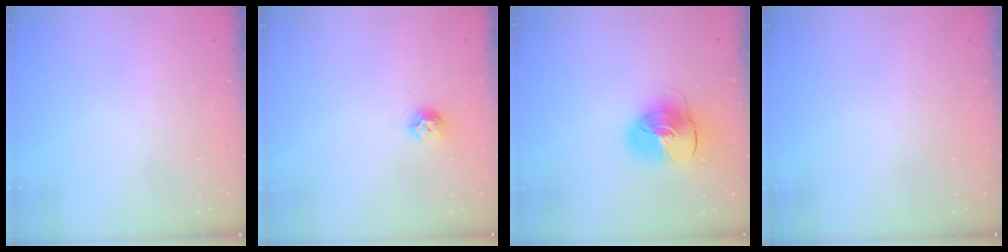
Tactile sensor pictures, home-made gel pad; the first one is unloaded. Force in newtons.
{"total": 7.1, "press": 7.1, "slide": 0.2}
{"total": 11.5, "press": 11.4, "slide": 1.5}
{"total": 0.0}